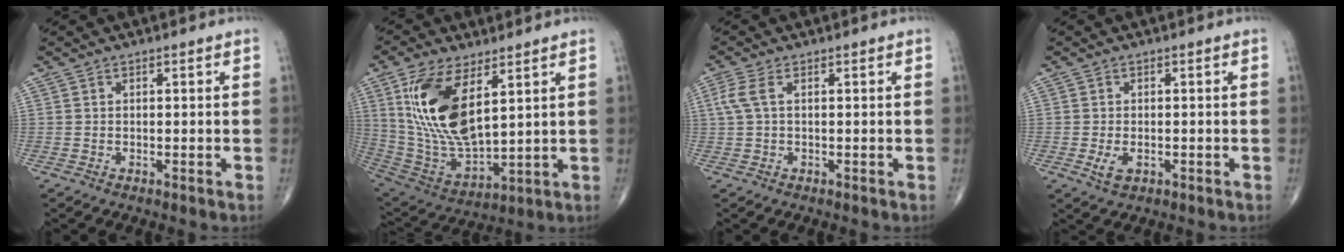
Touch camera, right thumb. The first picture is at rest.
{"total": 18.1, "force": [6.4, 8.1, 14.9], "torque": [-0.289, -0.028, 0.138]}
{"total": 3.2, "force": [0.7, 1.3, 2.8], "torque": [-0.090, 0.013, 0.017]}
{"total": 2.9, "force": [-0.8, 1.7, 2.2], "torque": [-0.041, -0.001, -0.010]}